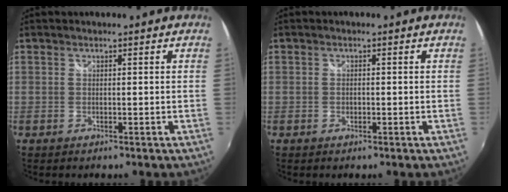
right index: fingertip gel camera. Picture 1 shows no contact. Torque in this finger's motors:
{"motor_torque": [-0.03, 0.03, -0.01, 0.00]}